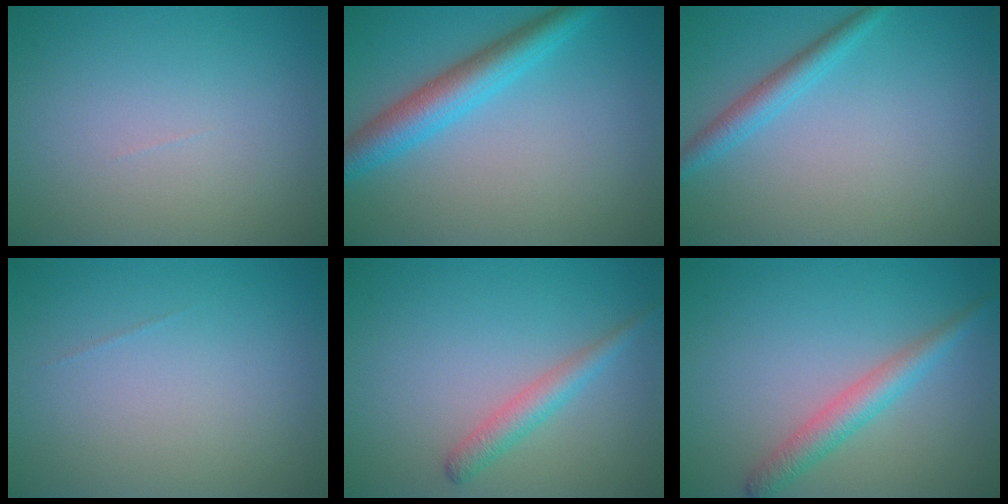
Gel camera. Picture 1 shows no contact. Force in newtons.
{"total": 4.7, "press": 4.7, "slide": 0.1}
{"total": 2.3, "press": 2.3, "slide": 0.1}
{"total": 0.0}
{"total": 2.3, "press": 2.3, "slide": 0.1}
{"total": 2.8, "press": 2.8, "slide": 0.1}